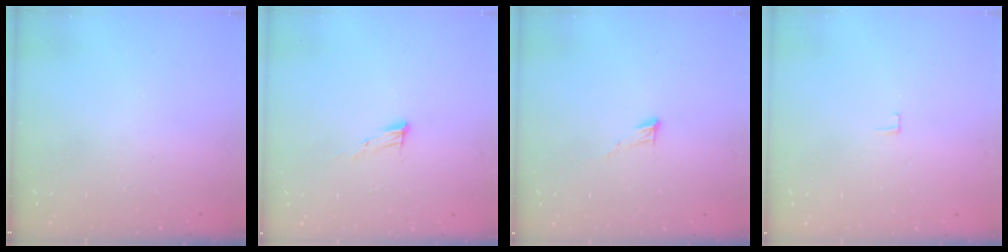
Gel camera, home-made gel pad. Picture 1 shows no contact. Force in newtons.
{"total": 7.7, "press": 7.6, "slide": 1.2}
{"total": 4.0, "press": 4.0, "slide": 0.3}
{"total": 3.4, "press": 3.3, "slide": 0.3}